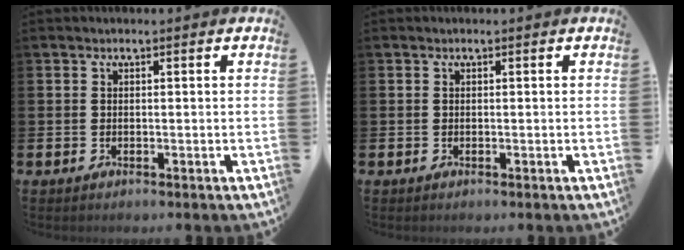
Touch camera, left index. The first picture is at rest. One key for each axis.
{"total": 0.0}